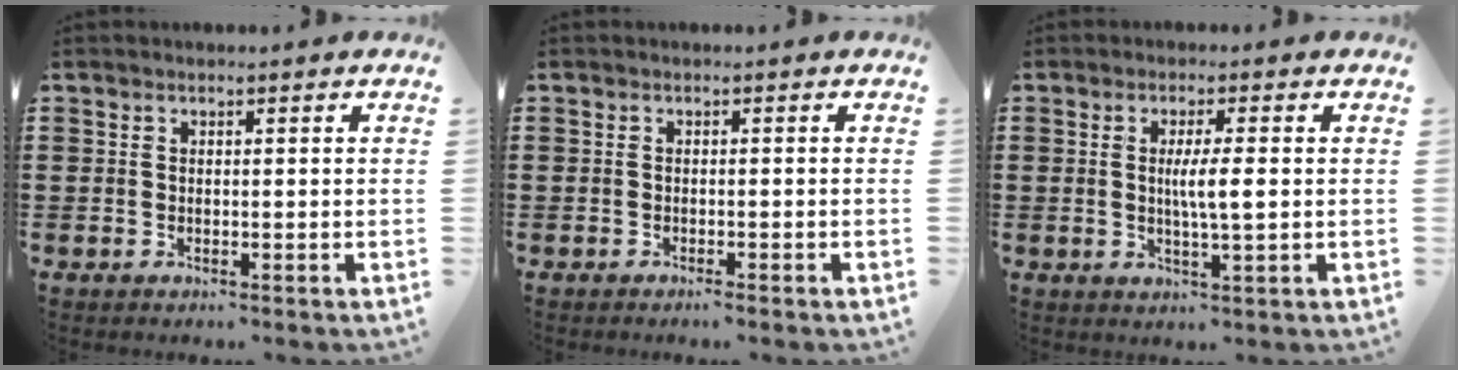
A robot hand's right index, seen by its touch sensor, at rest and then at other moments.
{"total": 0.6, "force": [-0.6, -0.1, 0.3], "torque": [-0.008, -0.004, -0.011]}
{"total": 4.3, "force": [0.2, 0.3, 4.3], "torque": [-0.078, -0.005, 0.001]}